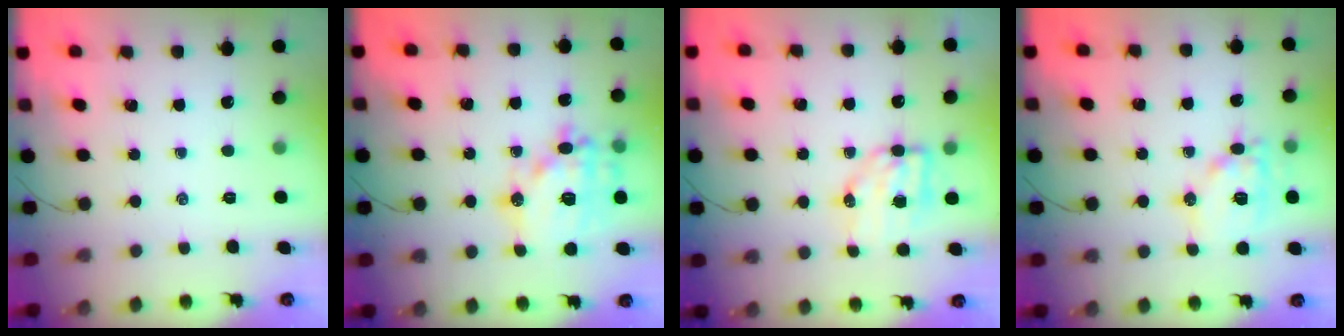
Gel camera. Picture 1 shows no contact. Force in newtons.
{"total": 18.1, "press": 17.9, "slide": 2.3}
{"total": 7.8, "press": 7.8, "slide": 1.1}
{"total": 12.8, "press": 12.8, "slide": 1.4}